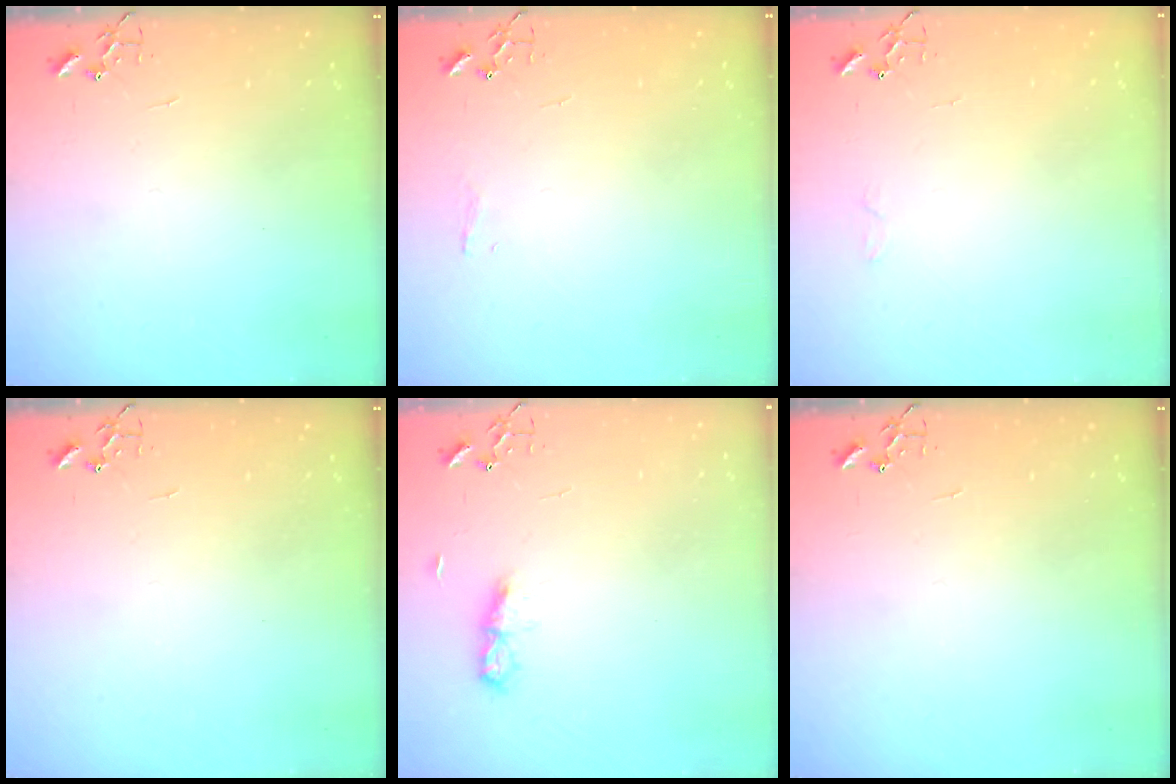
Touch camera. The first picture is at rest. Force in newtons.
{"total": 4.1, "press": 4.0, "slide": 0.5}
{"total": 3.9, "press": 3.9, "slide": 0.4}
{"total": 0.0}
{"total": 5.1, "press": 5.1, "slide": 0.6}
{"total": 0.0}